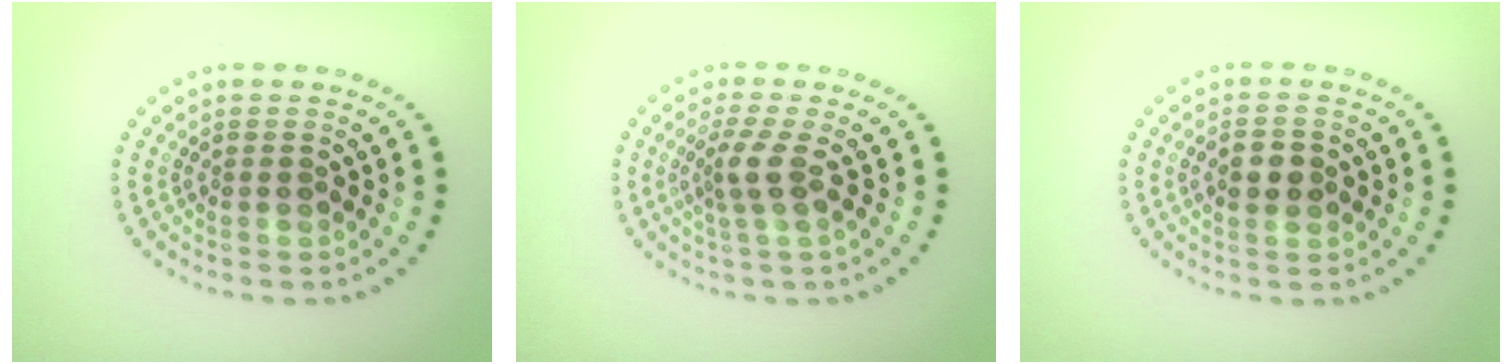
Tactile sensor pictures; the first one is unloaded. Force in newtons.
{"total": 2.5, "press": 1.9, "slide": 1.7}
{"total": 2.8, "press": 2.8, "slide": 0.1}